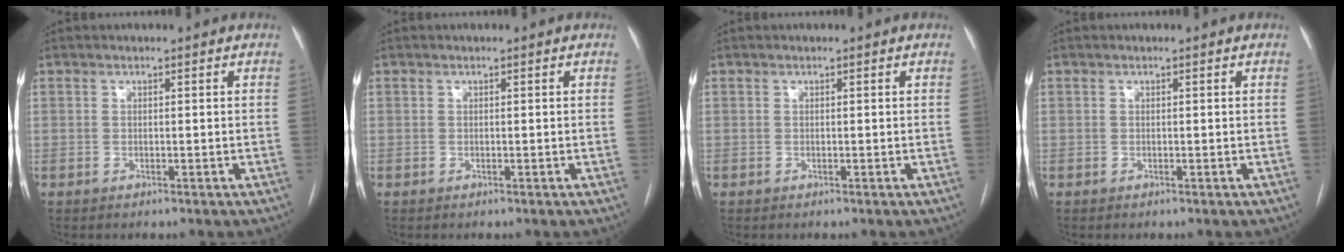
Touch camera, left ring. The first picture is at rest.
{"total": 0.0}
{"total": 0.0}
{"total": 0.0}